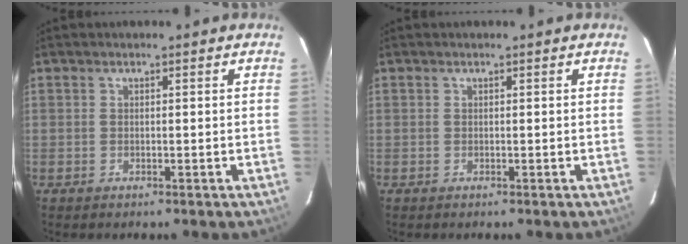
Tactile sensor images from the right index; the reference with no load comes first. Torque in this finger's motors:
{"motor_torque": [0.00, 0.00, 0.00, 0.01]}